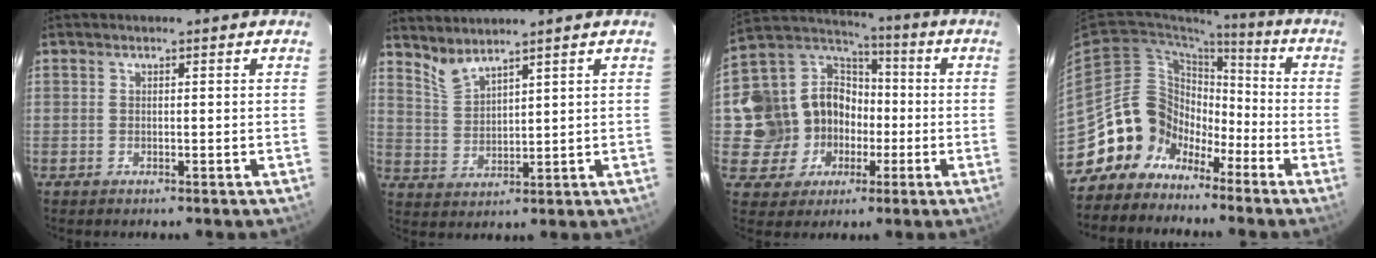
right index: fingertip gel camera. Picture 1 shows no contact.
{"total": 4.5, "force": [4.2, 0.3, 1.7], "torque": [-0.039, -0.003, 0.092]}
{"total": 17.3, "force": [-3.5, 15.9, 5.7], "torque": [-0.160, 0.049, -0.039]}
{"total": 13.5, "force": [-8.4, 10.1, 3.0], "torque": [-0.074, 0.037, -0.153]}